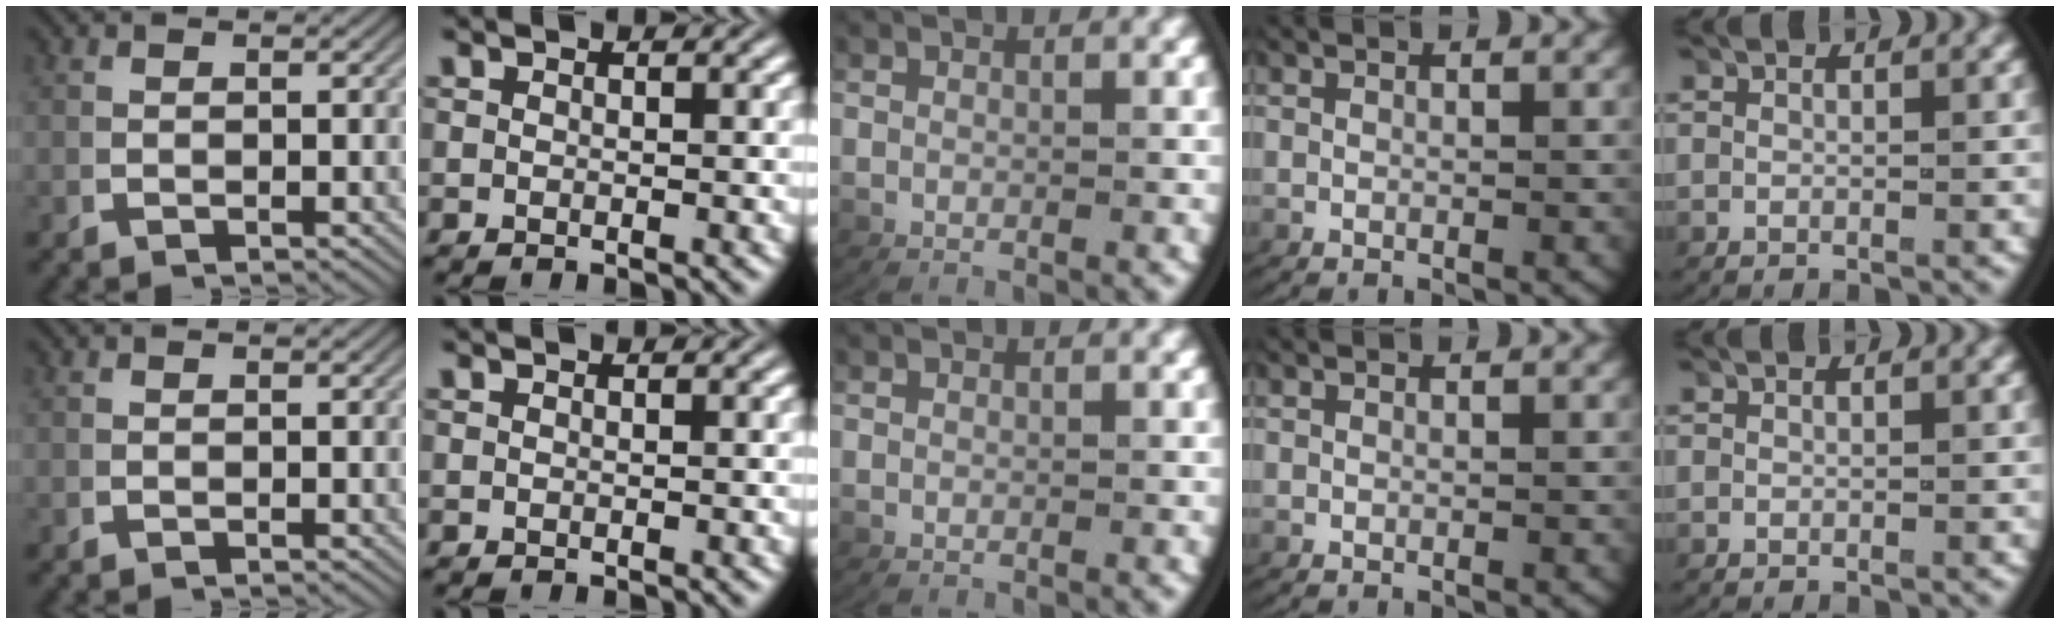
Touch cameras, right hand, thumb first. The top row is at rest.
{}